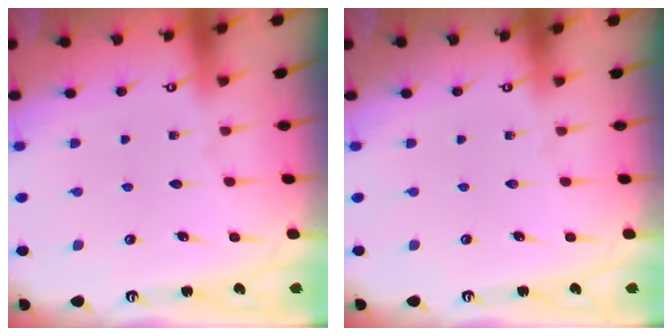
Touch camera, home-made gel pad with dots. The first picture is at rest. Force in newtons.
{"total": 0.0}